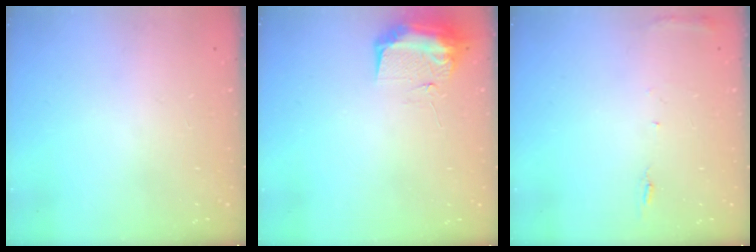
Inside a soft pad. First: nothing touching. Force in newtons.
{"total": 9.4, "press": 9.4, "slide": 0.9}
{"total": 5.7, "press": 5.7, "slide": 0.6}